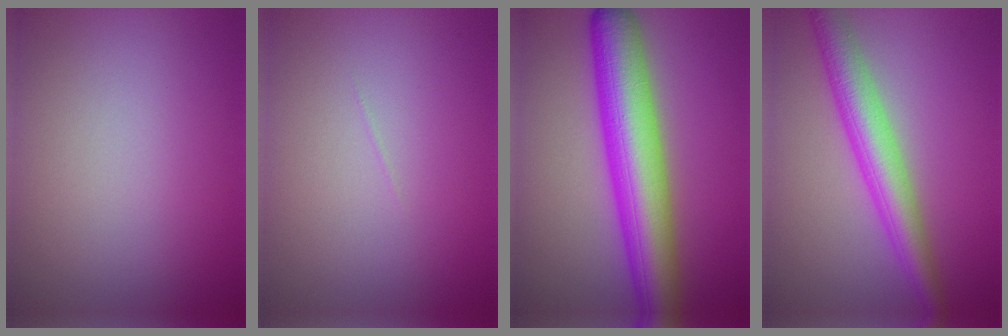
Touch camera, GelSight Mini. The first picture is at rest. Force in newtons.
{"total": 0.0}
{"total": 9.6, "press": 9.6, "slide": 0.2}
{"total": 5.4, "press": 5.4, "slide": 0.0}